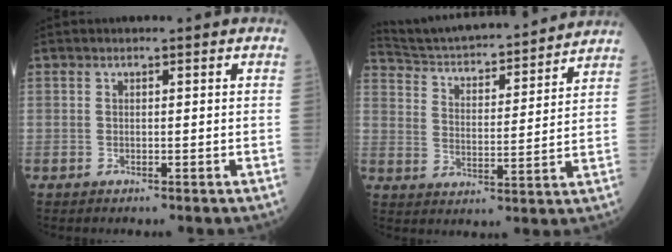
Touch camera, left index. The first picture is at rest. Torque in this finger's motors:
{"motor_torque": [-0.59, -1.46, 0.14, 0.03]}